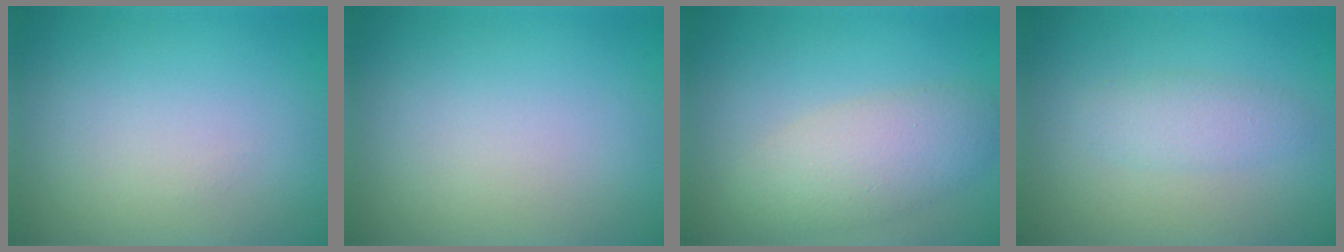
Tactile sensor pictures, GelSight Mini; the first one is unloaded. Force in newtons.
{"total": 0.0}
{"total": 4.5, "press": 4.5, "slide": 0.1}
{"total": 2.0, "press": 2.0, "slide": 0.0}